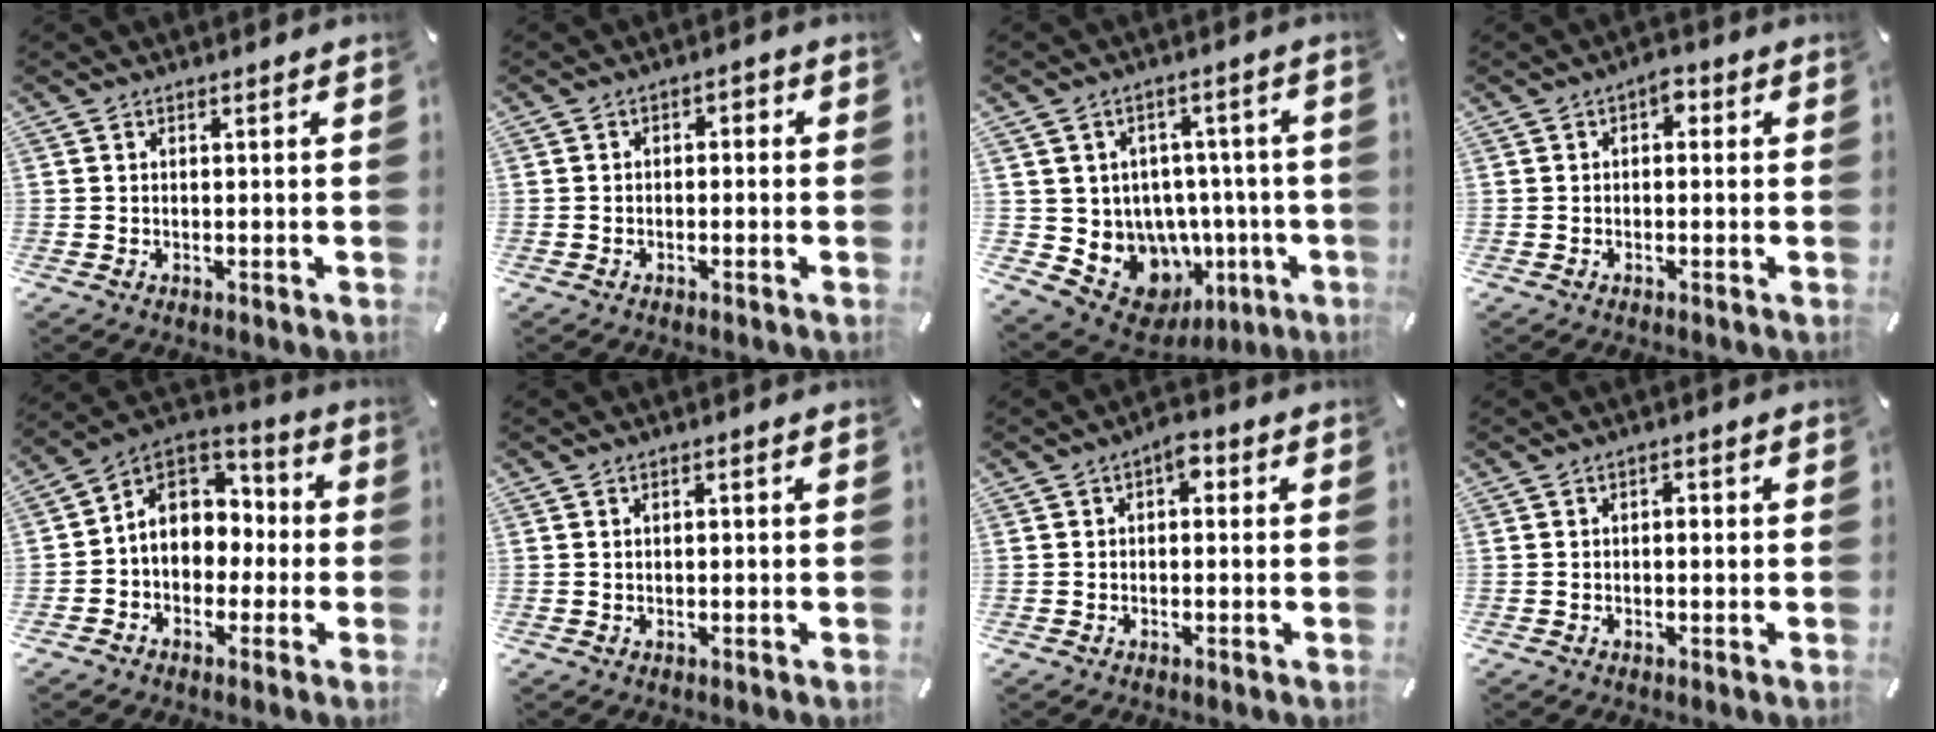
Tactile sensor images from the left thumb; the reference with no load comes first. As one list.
[{"total": 2.1, "force": [-1.6, 1.2, 0.7], "torque": [-0.013, 0.013, -0.033]}, {"total": 11.5, "force": [-3.2, 10.3, 4.1], "torque": [-0.047, -0.009, -0.027]}, {"total": 2.2, "force": [-0.1, 1.5, 1.5], "torque": [-0.024, 0.009, -0.008]}, {"total": 10.2, "force": [0.4, 9.2, 4.5], "torque": [-0.090, 0.000, 0.011]}, {"total": 0.9, "force": [0.0, 0.5, 0.7], "torque": [-0.014, 0.003, -0.002]}, {"total": 3.0, "force": [0.2, 1.9, 2.2], "torque": [-0.031, 0.006, -0.004]}, {"total": 1.7, "force": [-0.1, 1.0, 1.4], "torque": [-0.019, 0.002, -0.006]}]